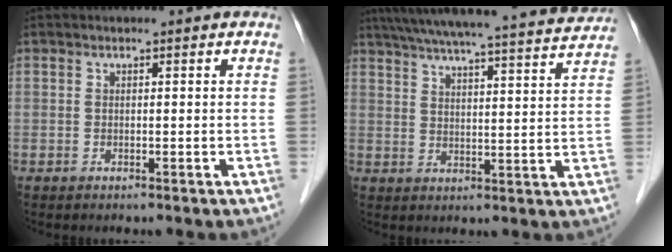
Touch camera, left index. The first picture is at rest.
{"total": 24.9, "force": [22.9, 0.8, 9.7], "torque": [-0.159, -0.013, 0.297]}